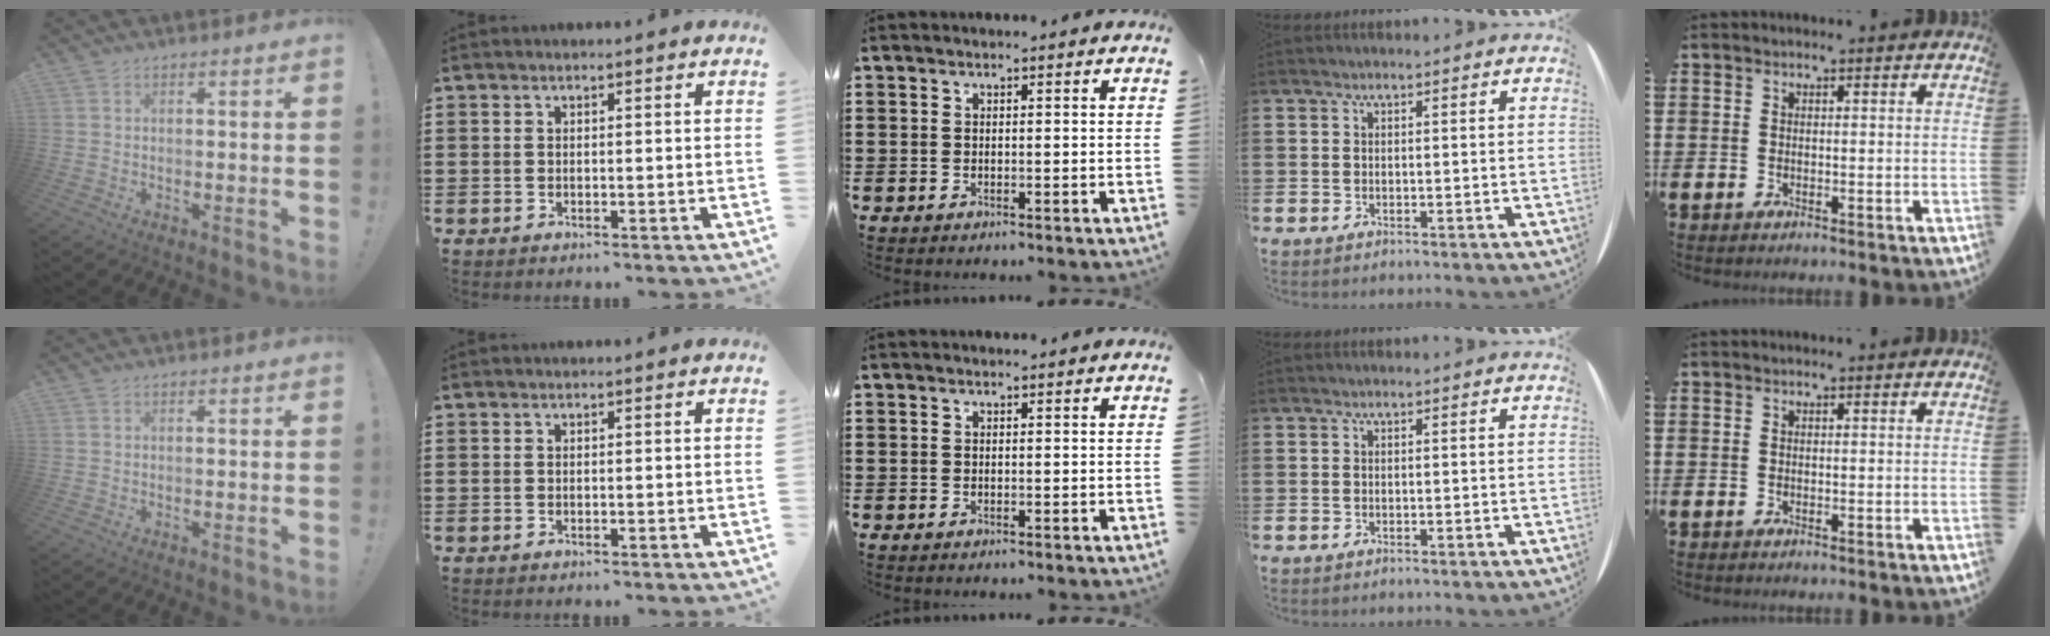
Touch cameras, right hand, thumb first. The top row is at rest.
{}